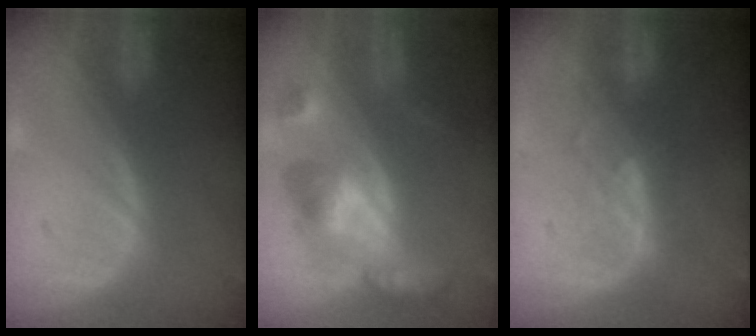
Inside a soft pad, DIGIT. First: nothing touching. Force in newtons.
{"total": 8.3, "press": 8.2, "slide": 0.6}
{"total": 3.8, "press": 3.8, "slide": 0.6}